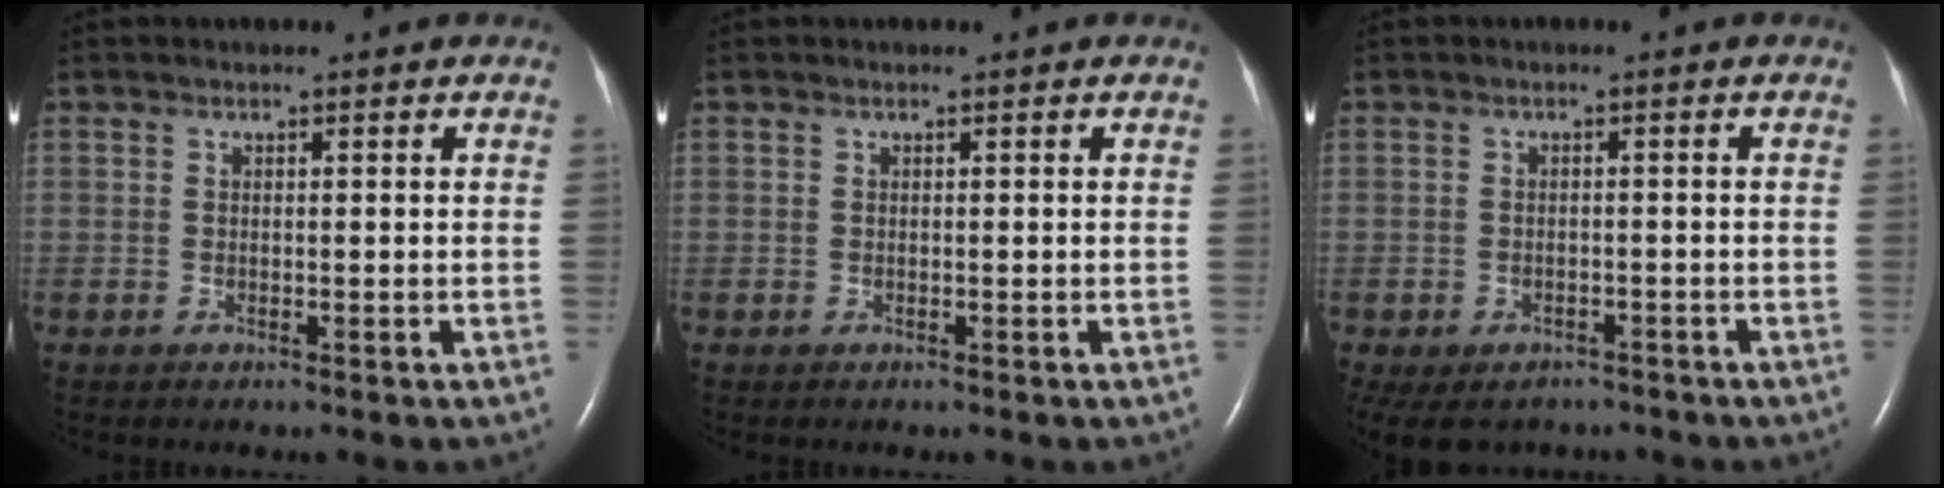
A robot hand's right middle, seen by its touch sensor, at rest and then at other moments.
{"total": 0.0}
{"total": 9.1, "force": [-6.8, 5.4, 2.7], "torque": [-0.066, -0.006, -0.086]}